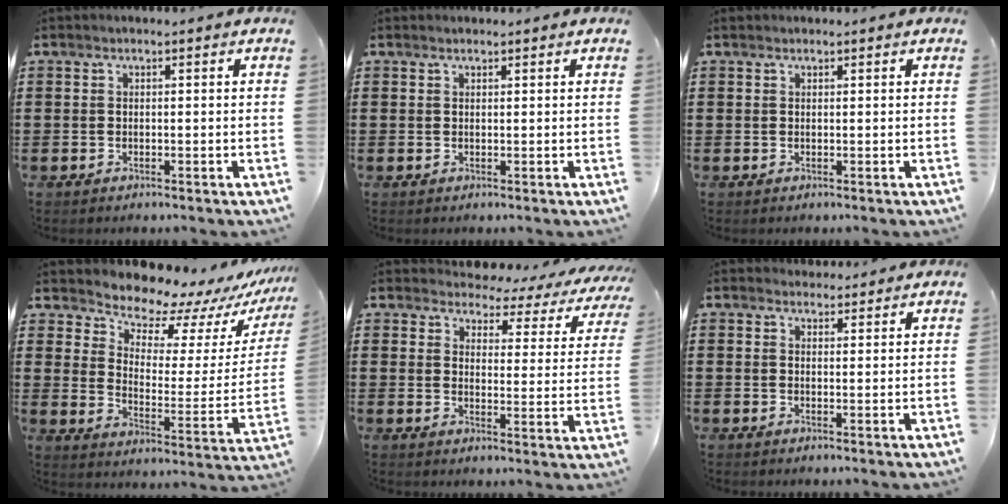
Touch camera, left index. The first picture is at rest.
{"total": 0.5, "force": [0.5, 0.2, 0.1], "torque": [-0.003, 0.001, 0.010]}
{"total": 0.6, "force": [0.4, 0.4, 0.0], "torque": [-0.001, 0.003, 0.008]}
{"total": 8.3, "force": [7.9, 2.4, 1.0], "torque": [-0.043, -0.075, 0.137]}
{"total": 3.1, "force": [2.7, 1.2, 0.8], "torque": [-0.027, -0.021, 0.038]}
{"total": 2.1, "force": [2.0, 0.7, 0.0], "torque": [0.003, -0.002, 0.037]}